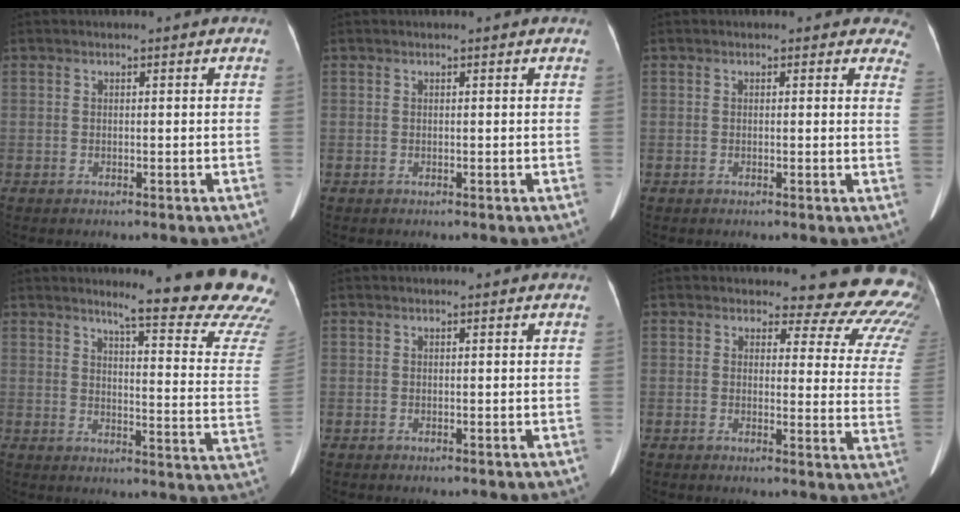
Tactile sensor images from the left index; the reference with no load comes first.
{"total": 0.0}
{"total": 4.1, "force": [3.6, 1.9, 0.8], "torque": [0.023, -0.009, 0.005]}
{"total": 19.4, "force": [17.5, 0.4, 8.4], "torque": [-0.096, -0.109, 0.192]}
{"total": 0.0}
{"total": 19.1, "force": [18.0, 5.7, 3.2], "torque": [-0.004, -0.117, 0.161]}